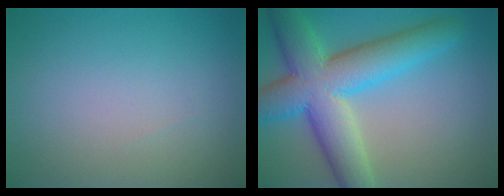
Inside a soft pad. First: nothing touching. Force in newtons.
{"total": 10.1, "press": 10.1, "slide": 0.5}